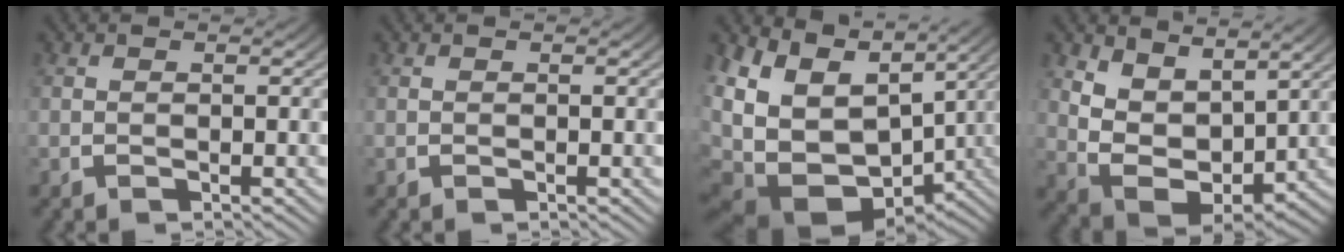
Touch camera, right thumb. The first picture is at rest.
{"total": 0.0}
{"total": 16.6, "force": [-1.9, 11.9, 11.4], "torque": [-0.265, -0.075, 0.007]}
{"total": 7.9, "force": [0.6, 5.5, 5.5], "torque": [-0.133, -0.041, 0.024]}